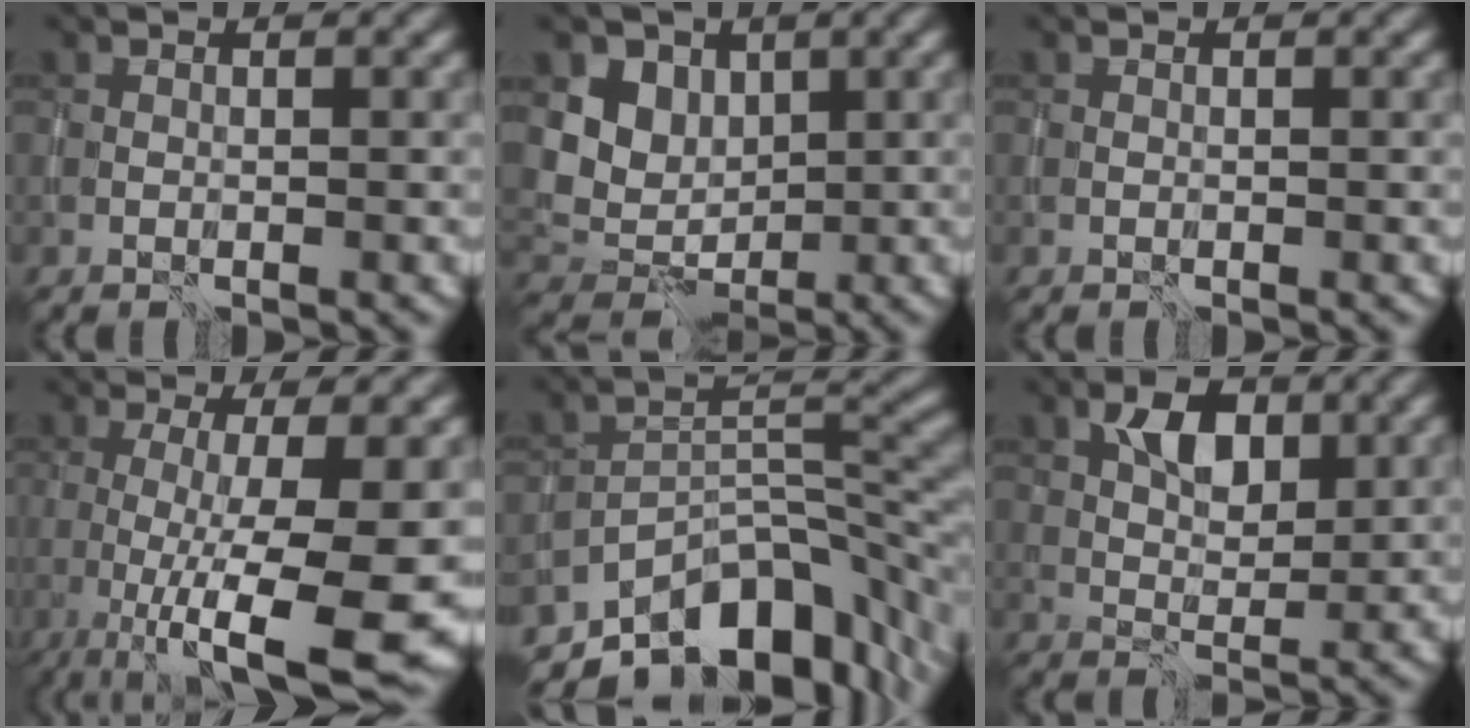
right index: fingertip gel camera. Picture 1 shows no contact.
{"total": 5.8, "force": [2.5, 4.8, 2.1], "torque": [-0.044, -0.003, 0.044]}
{"total": 0.0}
{"total": 11.2, "force": [-2.1, 2.8, 10.6], "torque": [-0.144, -0.015, -0.027]}
{"total": 11.0, "force": [-8.7, 4.7, 4.9], "torque": [-0.067, 0.003, -0.148]}
{"total": 3.9, "force": [1.6, 2.3, 2.7], "torque": [-0.044, 0.004, 0.026]}